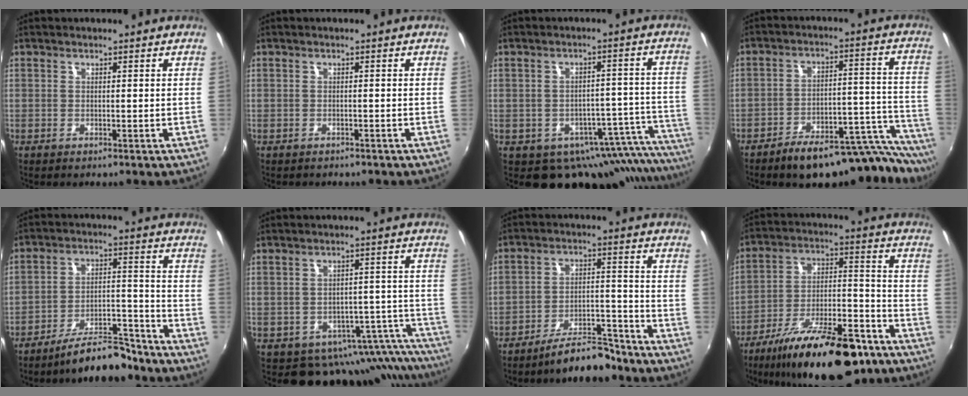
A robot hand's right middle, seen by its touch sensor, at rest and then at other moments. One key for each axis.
{"total": 1.1, "fx": -0.9, "fy": 0.4, "fz": 0.5, "tx": -0.013, "ty": -0.005, "tz": -0.009}
{"total": 17.3, "fx": -13.6, "fy": 7.9, "fz": 7.3, "tx": -0.082, "ty": 0.011, "tz": -0.160}
{"total": 19.5, "fx": -16.0, "fy": 4.0, "fz": 10.5, "tx": -0.119, "ty": 0.000, "tz": -0.211}
{"total": 10.4, "fx": -9.1, "fy": 2.7, "fz": 4.3, "tx": -0.076, "ty": 0.032, "tz": -0.131}
{"total": 16.2, "fx": -13.7, "fy": 6.9, "fz": 5.2, "tx": -0.057, "ty": 0.026, "tz": -0.161}
{"total": 9.2, "fx": -8.0, "fy": 2.4, "fz": 3.7, "tx": -0.066, "ty": 0.029, "tz": -0.114}
{"total": 23.3, "fx": -16.0, "fy": 7.7, "fz": 15.0, "tx": -0.253, "ty": -0.018, "tz": -0.240}